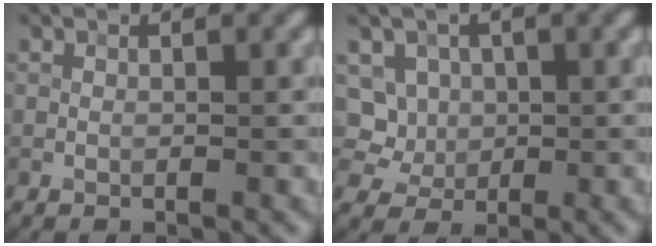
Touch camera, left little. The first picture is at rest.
{"total": 5.3, "force": [0.8, 4.9, 1.9], "torque": [-0.035, 0.021, 0.012]}